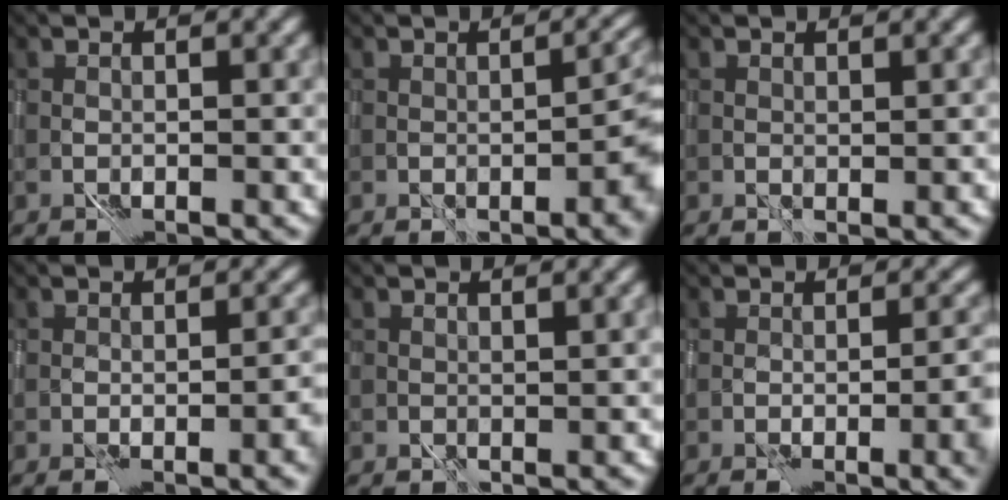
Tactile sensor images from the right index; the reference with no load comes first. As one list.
[{"total": 4.9, "force": [-0.6, 1.5, 4.6], "torque": [-0.041, 0.006, 0.003]}, {"total": 1.2, "force": [1.1, 0.0, 0.4], "torque": [-0.005, 0.003, 0.022]}, {"total": 4.7, "force": [-1.1, 1.7, 4.2], "torque": [-0.041, -0.006, -0.001]}, {"total": 1.3, "force": [1.2, -0.1, 0.5], "torque": [-0.005, 0.003, 0.022]}, {"total": 6.1, "force": [-1.2, 2.2, 5.6], "torque": [-0.059, -0.013, 0.003]}]